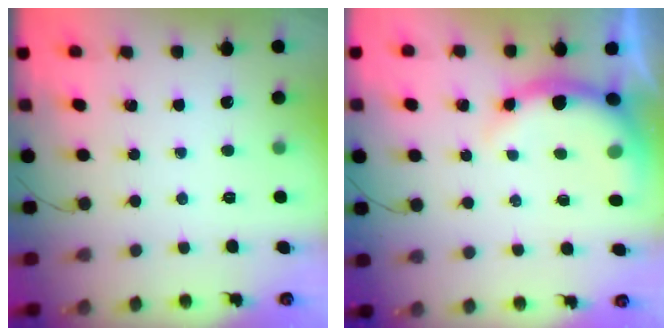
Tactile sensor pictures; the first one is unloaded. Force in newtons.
{"total": 7.8, "press": 7.7, "slide": 1.3}